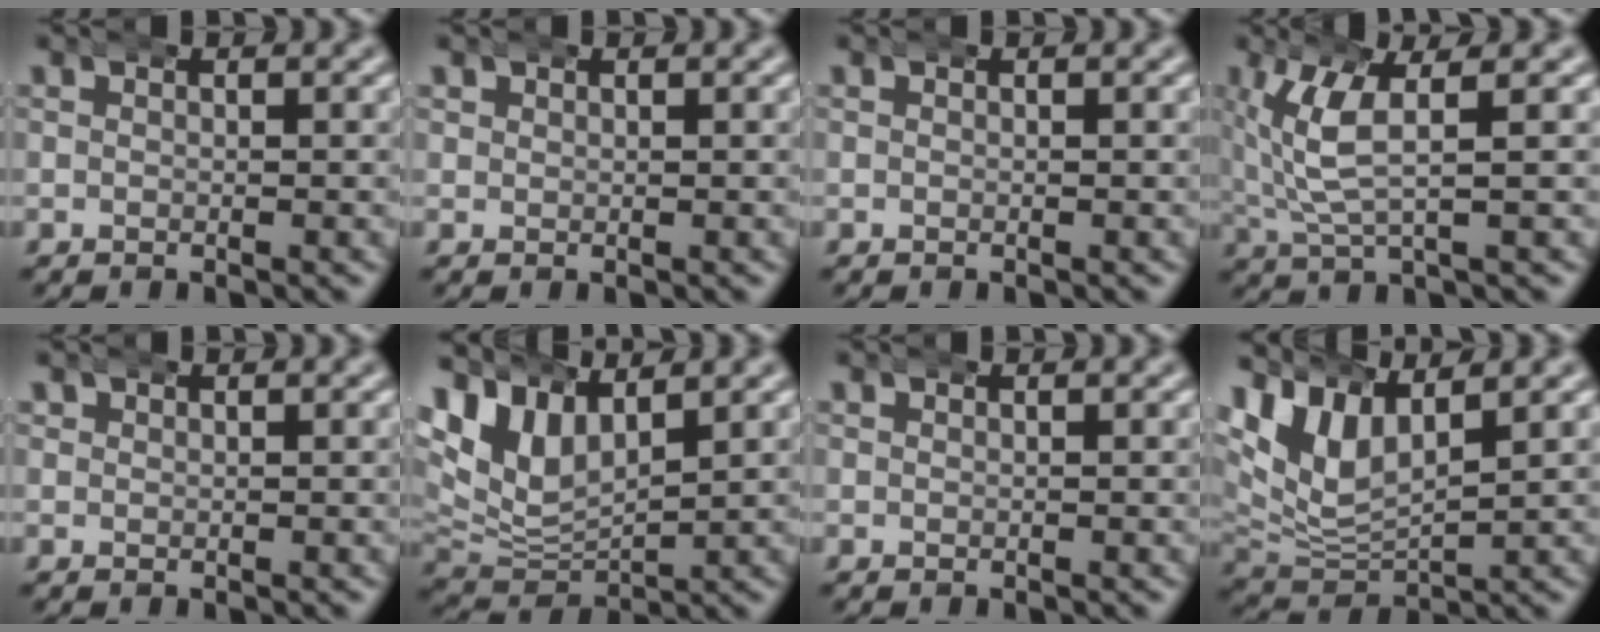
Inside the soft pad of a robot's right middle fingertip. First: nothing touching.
{"total": 0.8, "force": [0.6, 0.5, 0.1], "torque": [-0.009, 0.002, 0.012]}
{"total": 0.0}
{"total": 4.7, "force": [1.2, 2.0, 4.0], "torque": [-0.090, 0.000, 0.024]}
{"total": 0.9, "force": [0.6, 0.5, 0.2], "torque": [-0.012, 0.001, 0.012]}
{"total": 9.6, "force": [2.7, 7.5, 5.5], "torque": [-0.128, 0.001, 0.040]}
{"total": 0.0}
{"total": 9.0, "force": [3.1, 6.6, 5.4], "torque": [-0.122, 0.007, 0.044]}